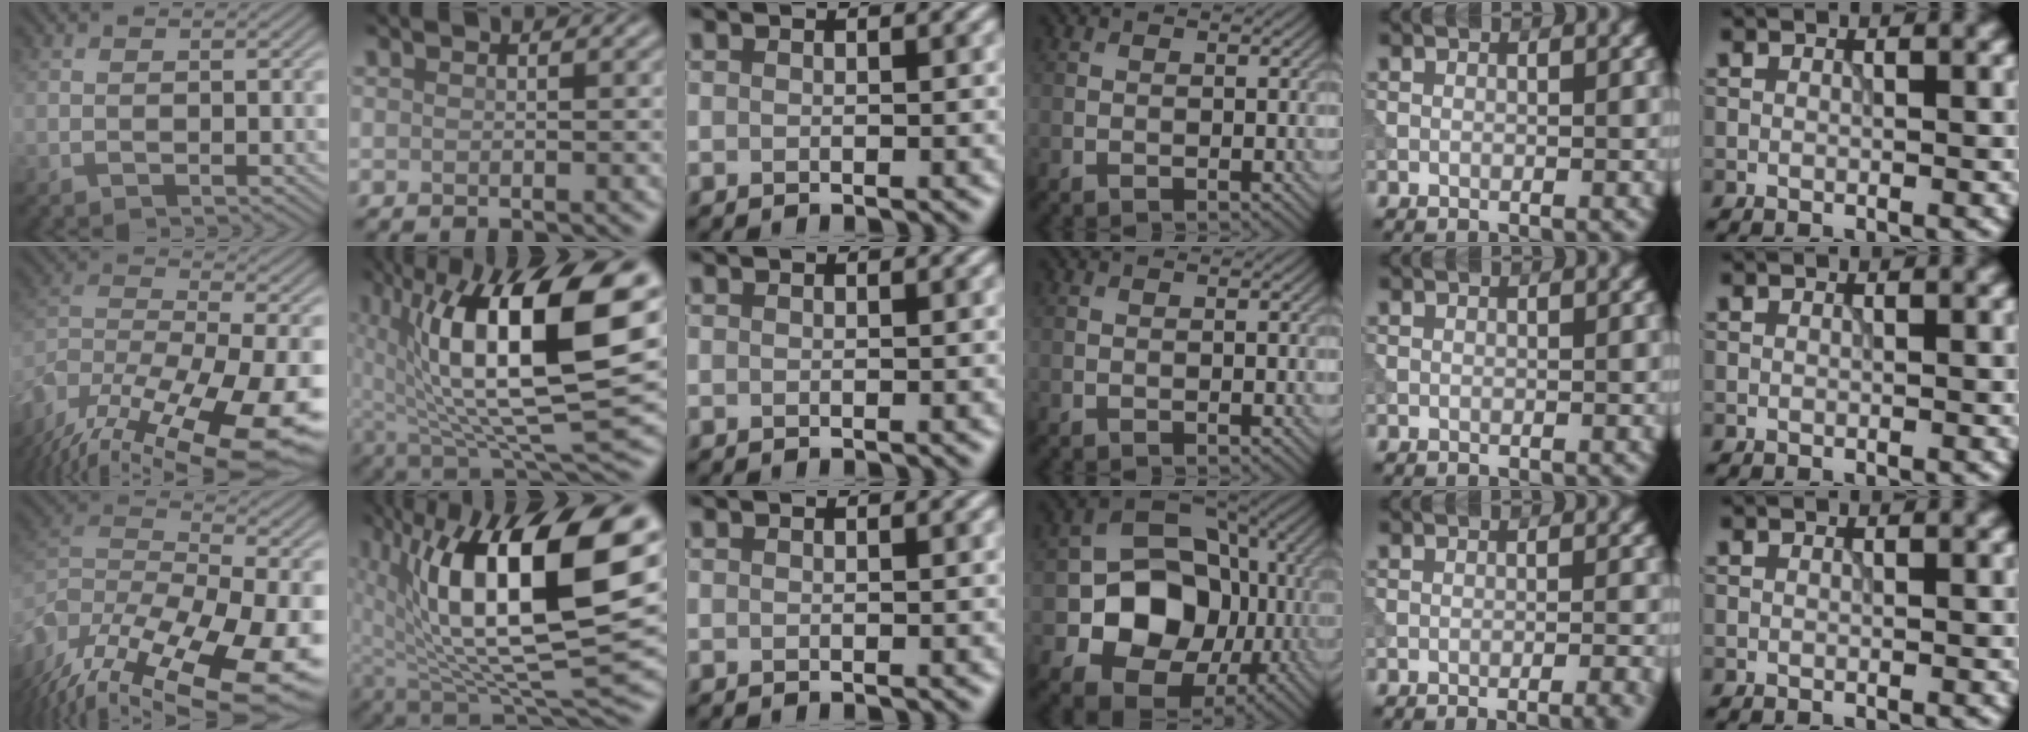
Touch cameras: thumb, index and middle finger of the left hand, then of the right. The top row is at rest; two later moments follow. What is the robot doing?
{"motion": "extract", "object": "tissue"}